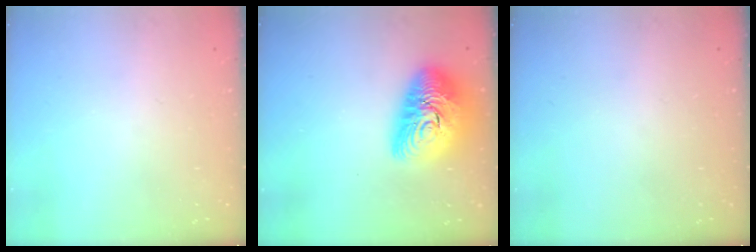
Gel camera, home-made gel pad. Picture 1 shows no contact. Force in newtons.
{"total": 17.5, "press": 17.5, "slide": 1.2}
{"total": 0.0}